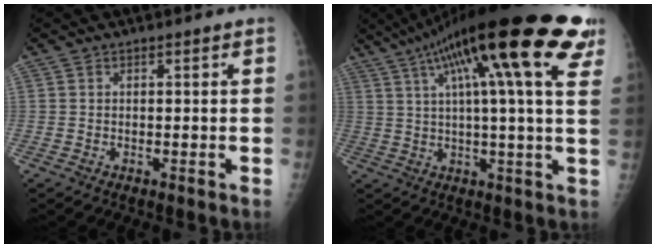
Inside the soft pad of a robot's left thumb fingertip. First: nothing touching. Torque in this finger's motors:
{"motor_torque": [0.70, 1.11, 2.29, -0.47, 0.57]}